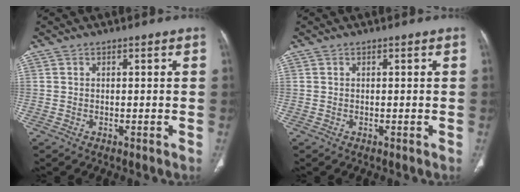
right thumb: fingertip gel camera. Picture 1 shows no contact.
{"total": 0.0}